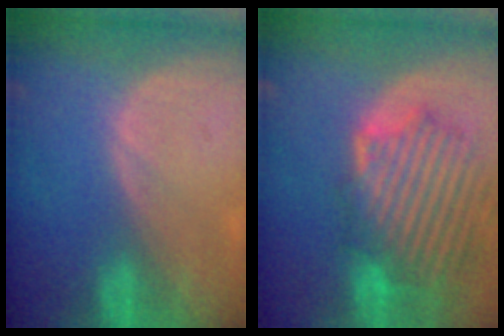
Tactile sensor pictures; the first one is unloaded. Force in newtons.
{"total": 11.8, "press": 11.1, "slide": 4.0}